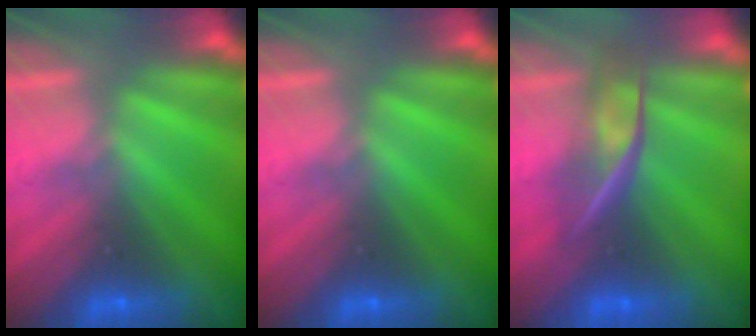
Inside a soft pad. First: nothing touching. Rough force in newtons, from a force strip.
{"total": 0.0}
{"total": 2.4}